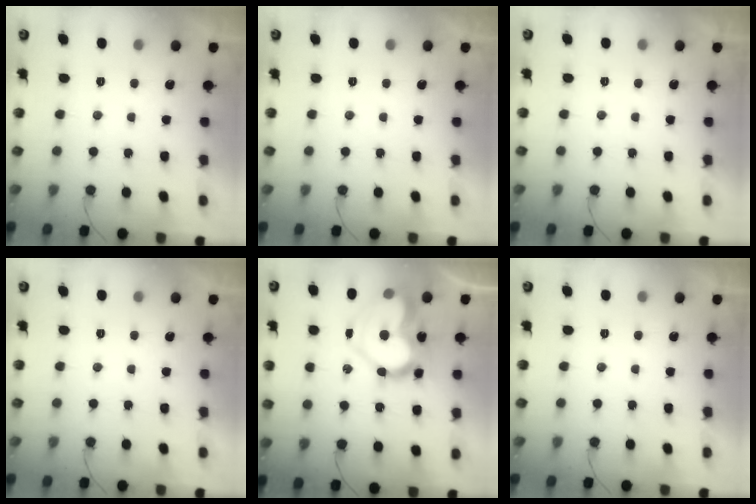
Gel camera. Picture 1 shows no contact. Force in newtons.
{"total": 0.0}
{"total": 1.8, "press": 1.8, "slide": 0.1}
{"total": 0.0}
{"total": 20.1, "press": 19.9, "slide": 2.2}
{"total": 1.8, "press": 1.8, "slide": 0.0}